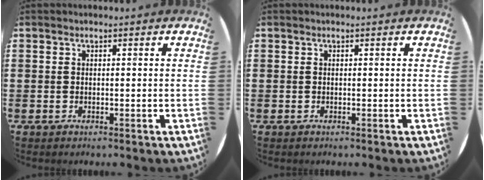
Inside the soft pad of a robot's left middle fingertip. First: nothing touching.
{"total": 0.0}